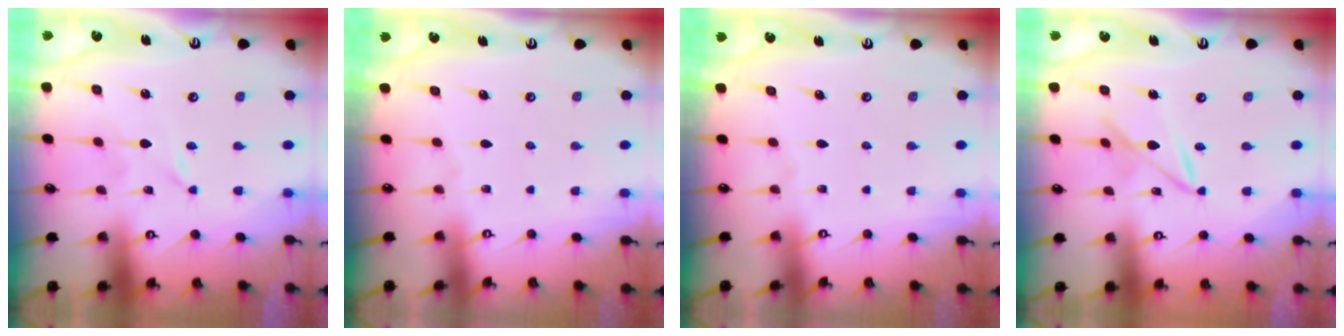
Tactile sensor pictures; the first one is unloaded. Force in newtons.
{"total": 0.0}
{"total": 0.0}
{"total": 6.4, "press": 6.4, "slide": 0.4}